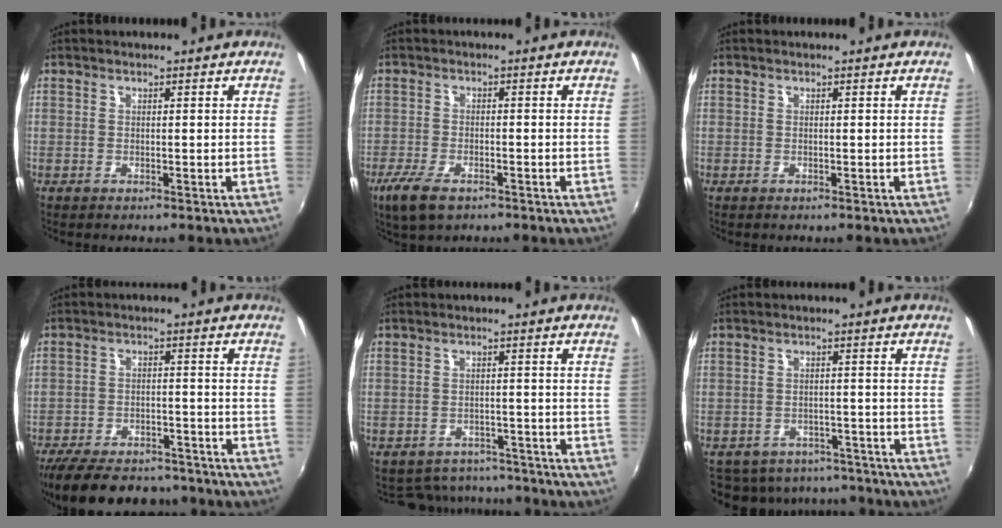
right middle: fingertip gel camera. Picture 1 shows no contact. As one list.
[{"total": 6.6, "force": [-4.3, 2.7, 4.3], "torque": [-0.111, -0.021, -0.079]}, {"total": 0.0}, {"total": 18.7, "force": [-15.4, 6.7, 8.1], "torque": [-0.177, -0.010, -0.220]}, {"total": 10.0, "force": [-8.7, 4.3, 2.0], "torque": [-0.056, 0.011, -0.112]}, {"total": 14.3, "force": [-11.8, 6.8, 4.2], "torque": [-0.102, 0.010, -0.149]}]